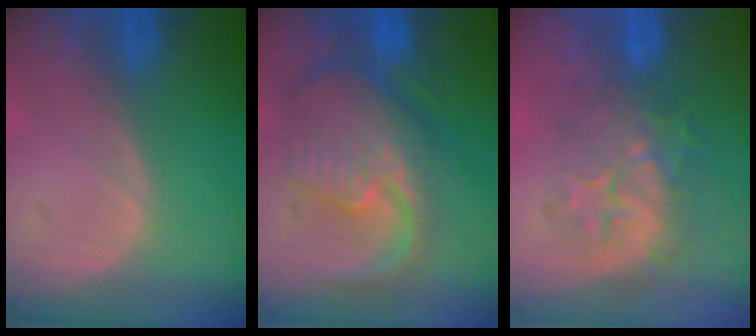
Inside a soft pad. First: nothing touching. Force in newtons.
{"total": 11.6, "press": 10.1, "slide": 5.8}
{"total": 8.9, "press": 8.1, "slide": 3.7}